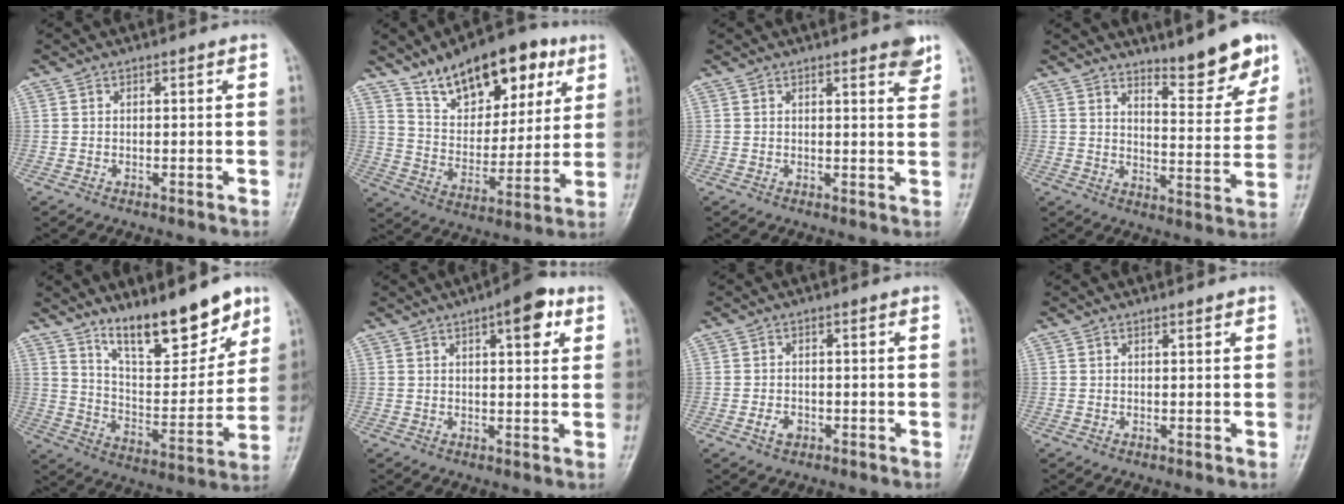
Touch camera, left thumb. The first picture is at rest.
{"total": 19.1, "force": [11.5, 9.9, 11.5], "torque": [-0.125, -0.044, 0.192]}
{"total": 1.2, "force": [0.8, 0.3, 0.8], "torque": [-0.008, -0.004, 0.009]}
{"total": 10.0, "force": [7.7, 2.0, 6.1], "torque": [-0.059, -0.063, 0.118]}
{"total": 17.1, "force": [12.2, 5.6, 10.5], "torque": [-0.117, -0.084, 0.209]}
{"total": 7.4, "force": [3.5, 2.7, 5.9], "torque": [-0.061, -0.007, 0.041]}
{"total": 2.4, "force": [-1.0, 1.7, 1.4], "torque": [-0.021, 0.004, -0.016]}
{"total": 0.7, "force": [0.6, 0.2, 0.4], "torque": [-0.006, -0.003, 0.008]}